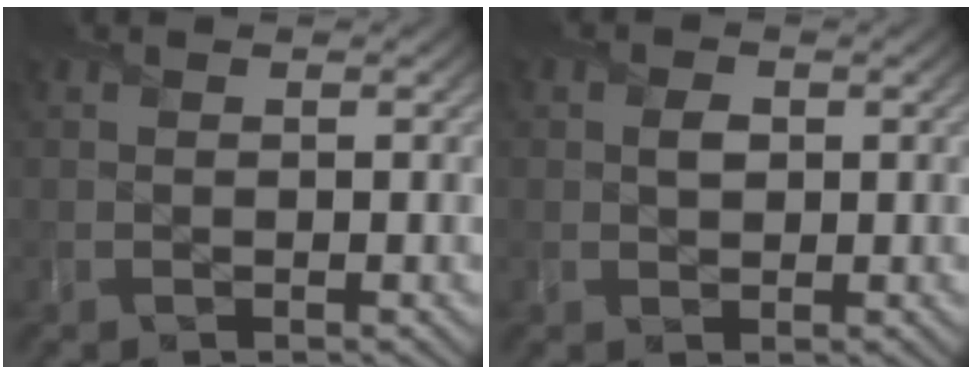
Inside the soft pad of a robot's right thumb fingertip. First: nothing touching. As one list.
[{"total": 1.8, "force": [0.3, 1.5, 1.1], "torque": [-0.022, -0.003, 0.002]}]